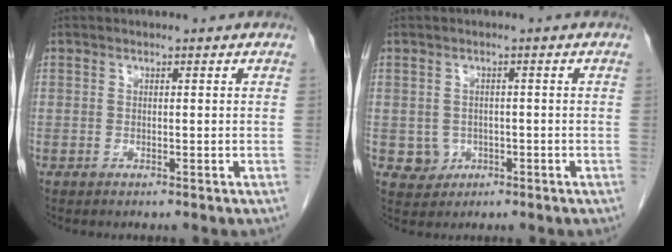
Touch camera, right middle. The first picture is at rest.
{"total": 2.8, "force": [-0.7, 2.6, 0.6], "torque": [-0.005, 0.005, -0.003]}